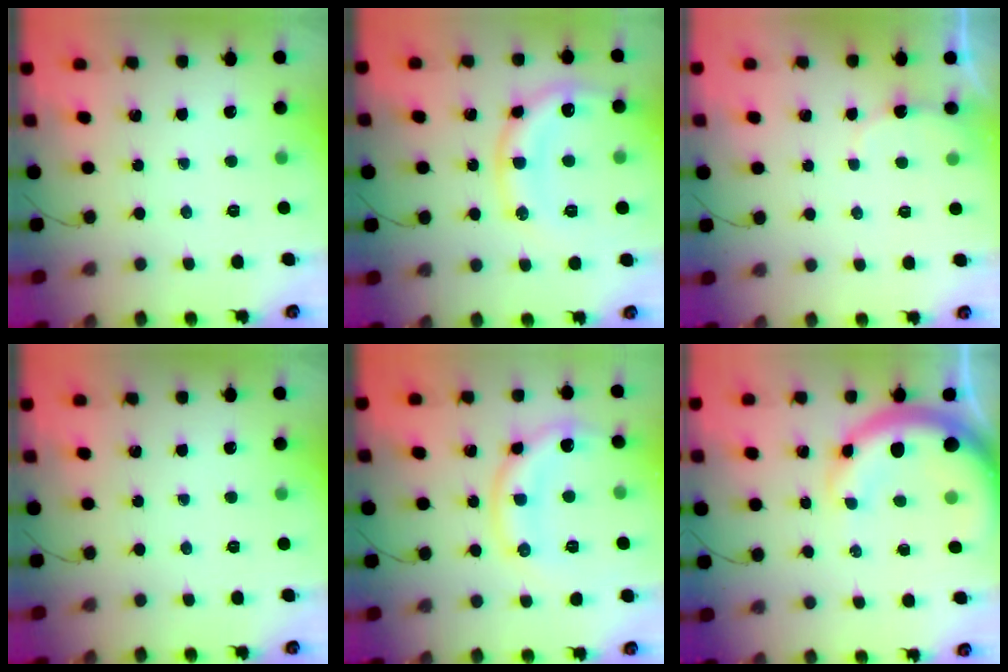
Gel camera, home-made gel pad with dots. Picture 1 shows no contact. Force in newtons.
{"total": 12.9, "press": 12.9, "slide": 1.1}
{"total": 4.8, "press": 4.7, "slide": 0.6}
{"total": 0.0}
{"total": 12.3, "press": 12.3, "slide": 1.0}
{"total": 10.0, "press": 9.6, "slide": 2.7}